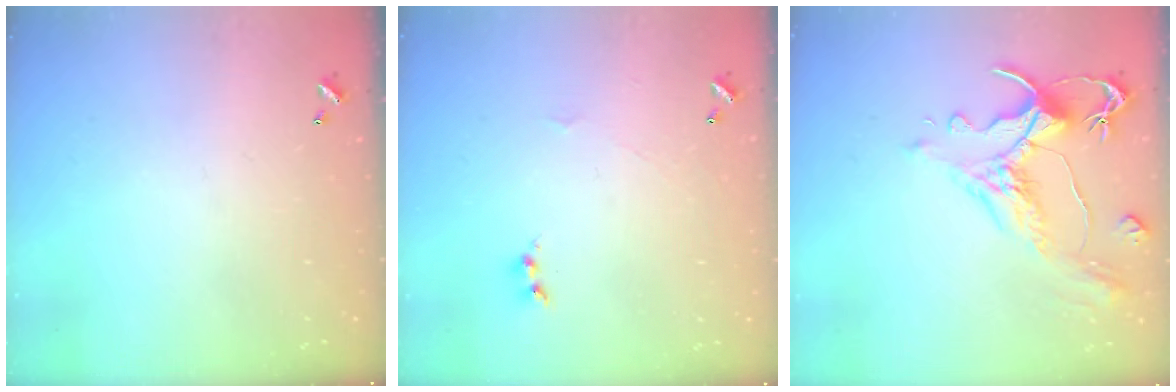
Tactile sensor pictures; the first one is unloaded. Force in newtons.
{"total": 1.7, "press": 1.6, "slide": 0.6}
{"total": 1.6, "press": 0.4, "slide": 1.6}